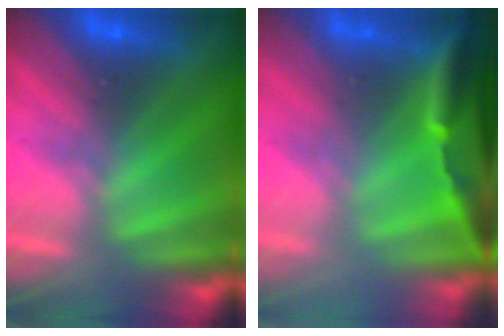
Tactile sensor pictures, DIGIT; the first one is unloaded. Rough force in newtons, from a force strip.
{"total": 3.8}